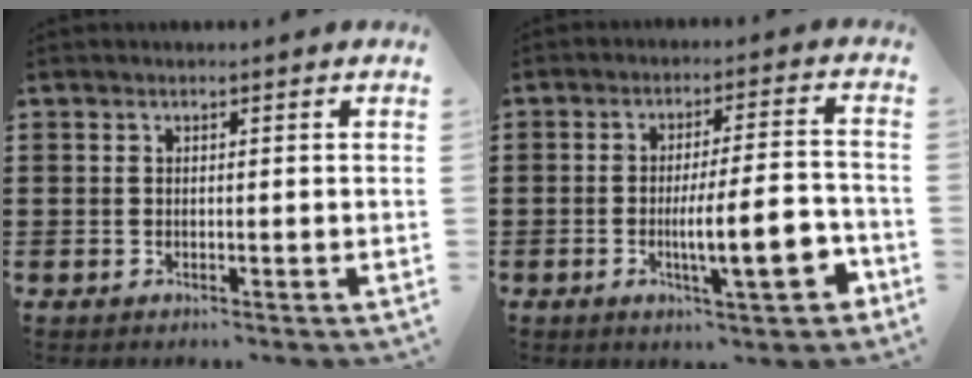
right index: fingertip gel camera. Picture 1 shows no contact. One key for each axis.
{"total": 10.8, "fx": -3.3, "fy": 2.3, "fz": 10.0, "tx": -0.144, "ty": -0.006, "tz": -0.055}